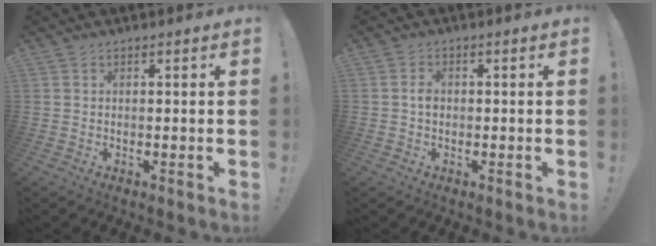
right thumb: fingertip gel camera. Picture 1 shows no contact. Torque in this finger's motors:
{"motor_torque": [0.00, -0.49, -0.31, -0.18, -0.01]}